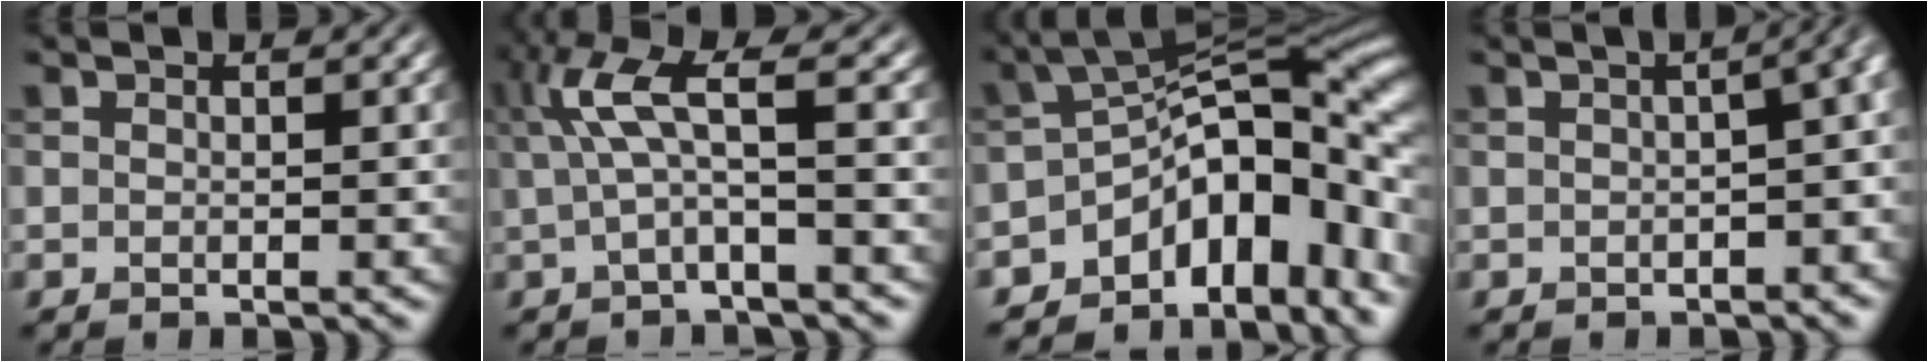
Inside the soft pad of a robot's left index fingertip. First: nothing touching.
{"total": 4.6, "force": [0.8, 0.7, 4.5], "torque": [-0.099, 0.011, 0.014]}
{"total": 13.5, "force": [-5.6, 7.4, 9.9], "torque": [-0.125, 0.005, -0.089]}
{"total": 8.8, "force": [-0.2, 4.4, 7.7], "torque": [-0.015, 0.022, -0.014]}